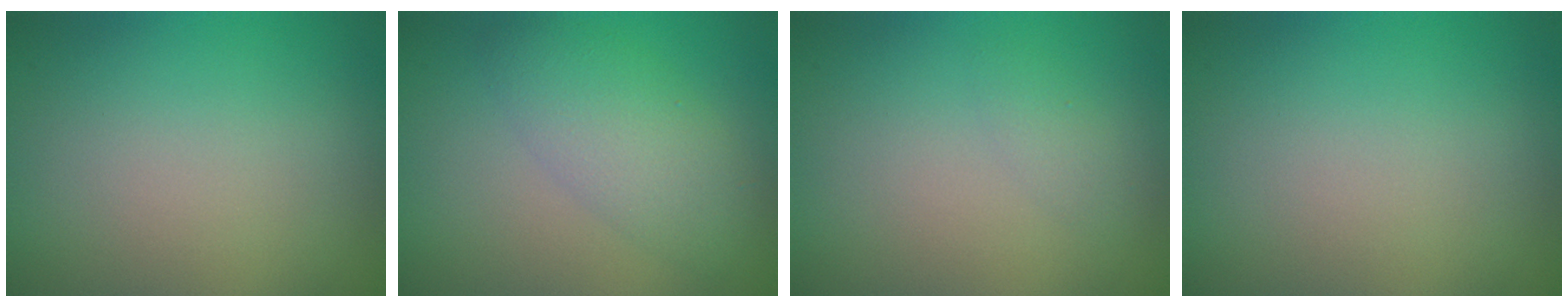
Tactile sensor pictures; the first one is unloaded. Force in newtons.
{"total": 4.0, "press": 4.0, "slide": 0.1}
{"total": 0.9, "press": 0.9, "slide": 0.2}
{"total": 0.0}